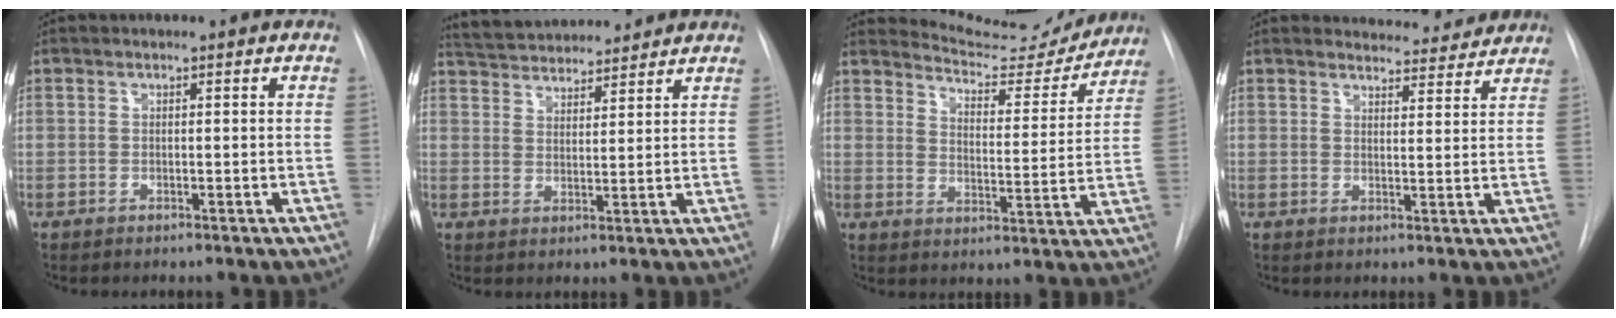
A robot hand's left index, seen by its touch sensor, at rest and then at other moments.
{"total": 12.1, "force": [11.4, 2.4, 3.3], "torque": [-0.054, 0.027, 0.179]}
{"total": 12.7, "force": [12.6, 1.7, 0.9], "torque": [-0.008, -0.031, 0.164]}
{"total": 7.2, "force": [7.0, 1.7, 0.1], "torque": [0.012, -0.006, 0.074]}